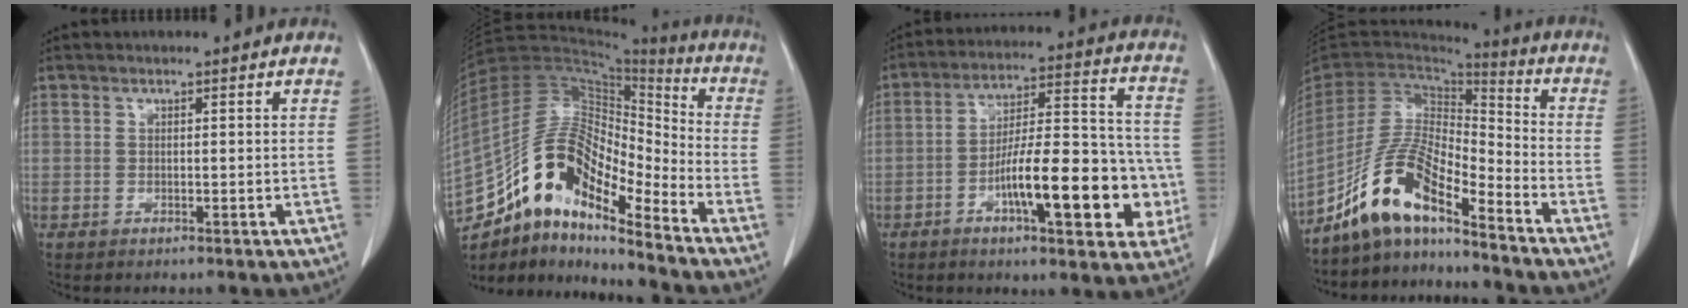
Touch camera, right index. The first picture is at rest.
{"total": 17.0, "force": [-12.1, 4.7, 11.0], "torque": [-0.198, 0.046, -0.213]}
{"total": 17.2, "force": [-5.3, 4.8, 15.7], "torque": [-0.236, 0.026, -0.078]}
{"total": 12.1, "force": [-9.5, 2.6, 7.1], "torque": [-0.147, 0.019, -0.177]}